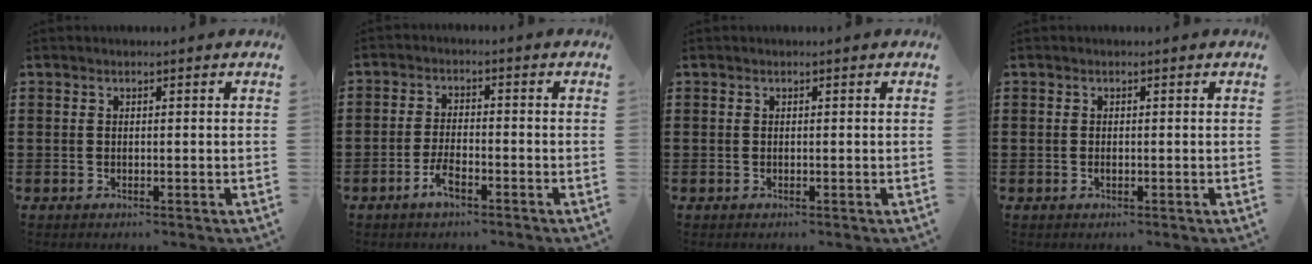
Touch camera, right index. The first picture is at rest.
{"total": 3.5, "force": [-2.2, 1.2, 2.3], "torque": [-0.054, 0.000, -0.045]}
{"total": 0.0}
{"total": 0.5, "force": [-0.1, 0.1, 0.5], "torque": [-0.012, -0.006, -0.001]}